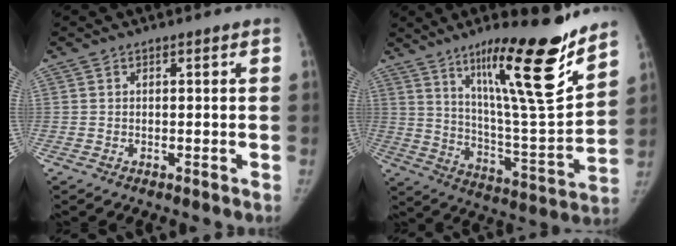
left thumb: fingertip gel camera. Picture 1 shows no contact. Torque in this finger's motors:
{"motor_torque": [0.44, 0.18, 1.51, -1.26, 0.30]}